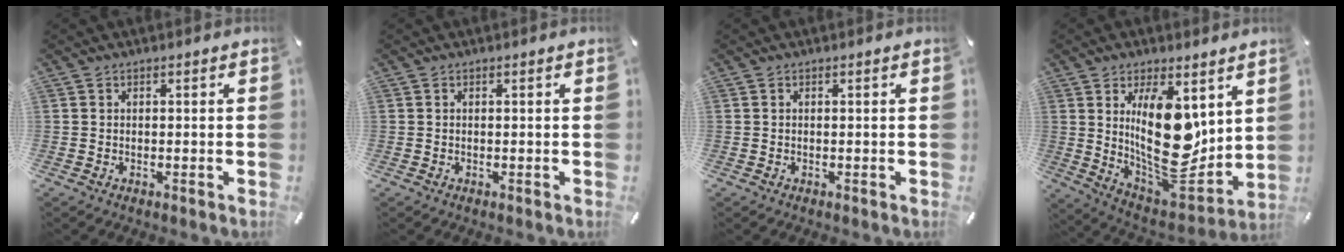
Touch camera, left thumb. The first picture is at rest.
{"total": 0.0}
{"total": 0.0}
{"total": 21.0, "force": [4.1, 10.7, 17.6], "torque": [-0.314, -0.048, 0.075]}